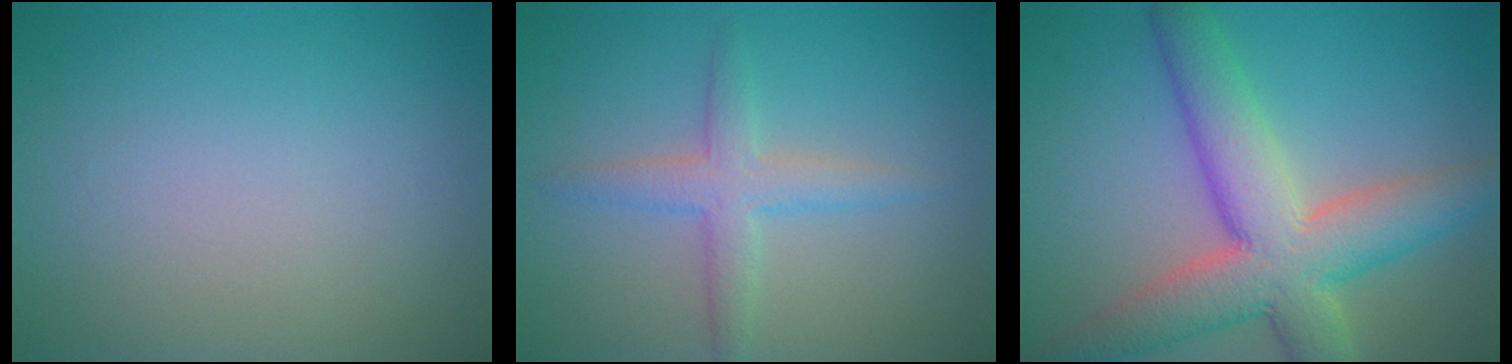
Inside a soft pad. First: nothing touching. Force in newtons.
{"total": 3.0, "press": 3.0, "slide": 0.1}
{"total": 8.9, "press": 8.8, "slide": 0.6}